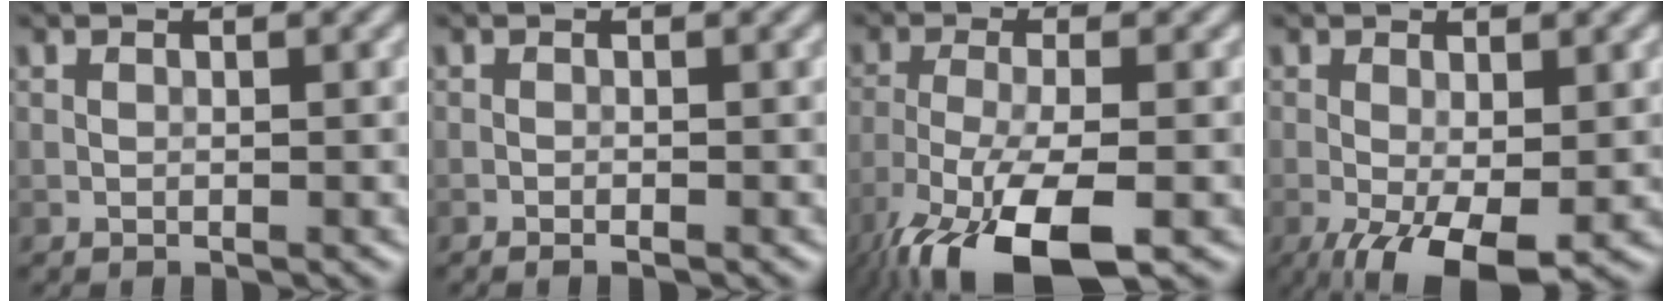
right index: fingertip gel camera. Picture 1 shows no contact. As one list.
[{"total": 0.6, "force": [-0.5, 0.1, 0.4], "torque": [-0.006, -0.001, -0.008]}, {"total": 11.1, "force": [-6.8, 3.6, 8.0], "torque": [-0.167, -0.021, -0.126]}, {"total": 6.5, "force": [-2.7, 2.3, 5.4], "torque": [-0.107, -0.017, -0.043]}]